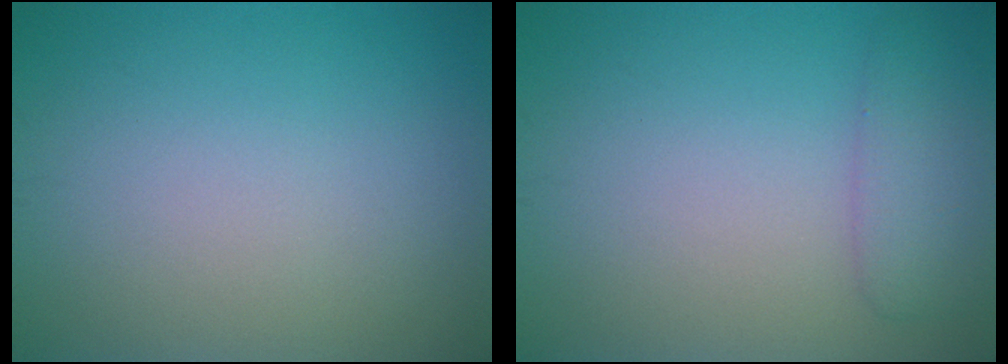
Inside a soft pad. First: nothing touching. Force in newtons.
{"total": 2.3, "press": 2.3, "slide": 0.1}